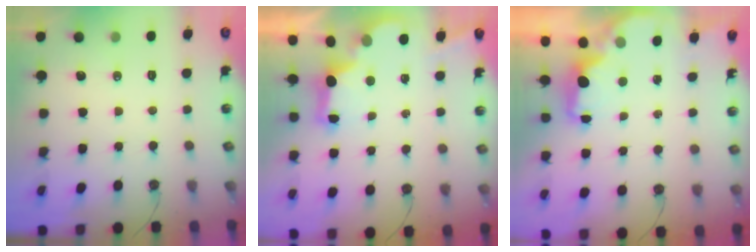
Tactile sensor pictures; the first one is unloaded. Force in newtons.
{"total": 2.8, "press": 2.7, "slide": 0.9}
{"total": 2.1, "press": 2.1, "slide": 0.6}